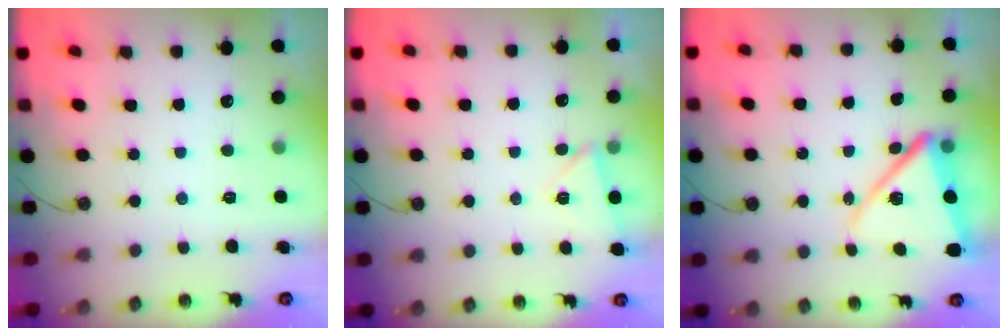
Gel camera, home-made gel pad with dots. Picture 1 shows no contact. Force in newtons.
{"total": 3.8, "press": 3.2, "slide": 2.1}
{"total": 14.7, "press": 14.7, "slide": 1.5}